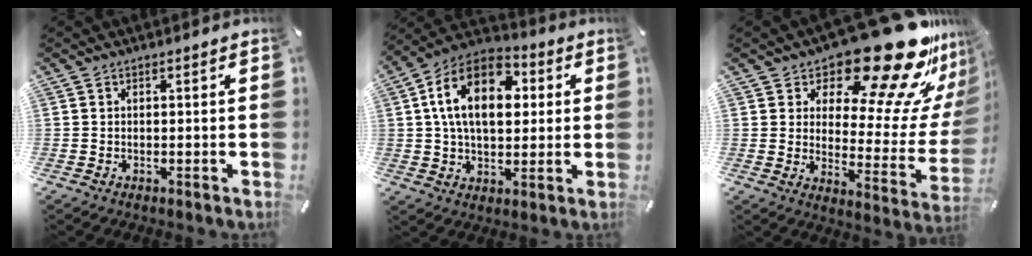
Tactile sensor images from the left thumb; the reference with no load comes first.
{"total": 16.3, "force": [3.8, 10.6, 11.8], "torque": [-0.217, 0.000, 0.061]}
{"total": 25.9, "force": [18.3, 9.5, 15.8], "torque": [-0.192, -0.145, 0.292]}